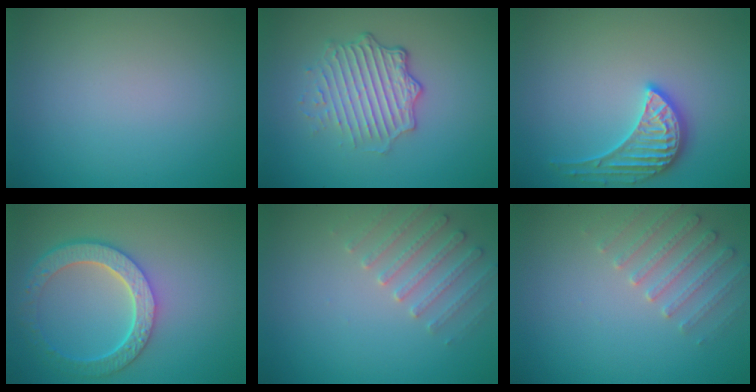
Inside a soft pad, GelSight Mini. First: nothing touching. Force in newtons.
{"total": 5.0, "press": 3.6, "slide": 3.5}
{"total": 3.2, "press": 3.2, "slide": 0.5}
{"total": 5.8, "press": 4.4, "slide": 3.7}
{"total": 2.6, "press": 2.6, "slide": 0.6}
{"total": 2.6, "press": 2.6, "slide": 0.6}